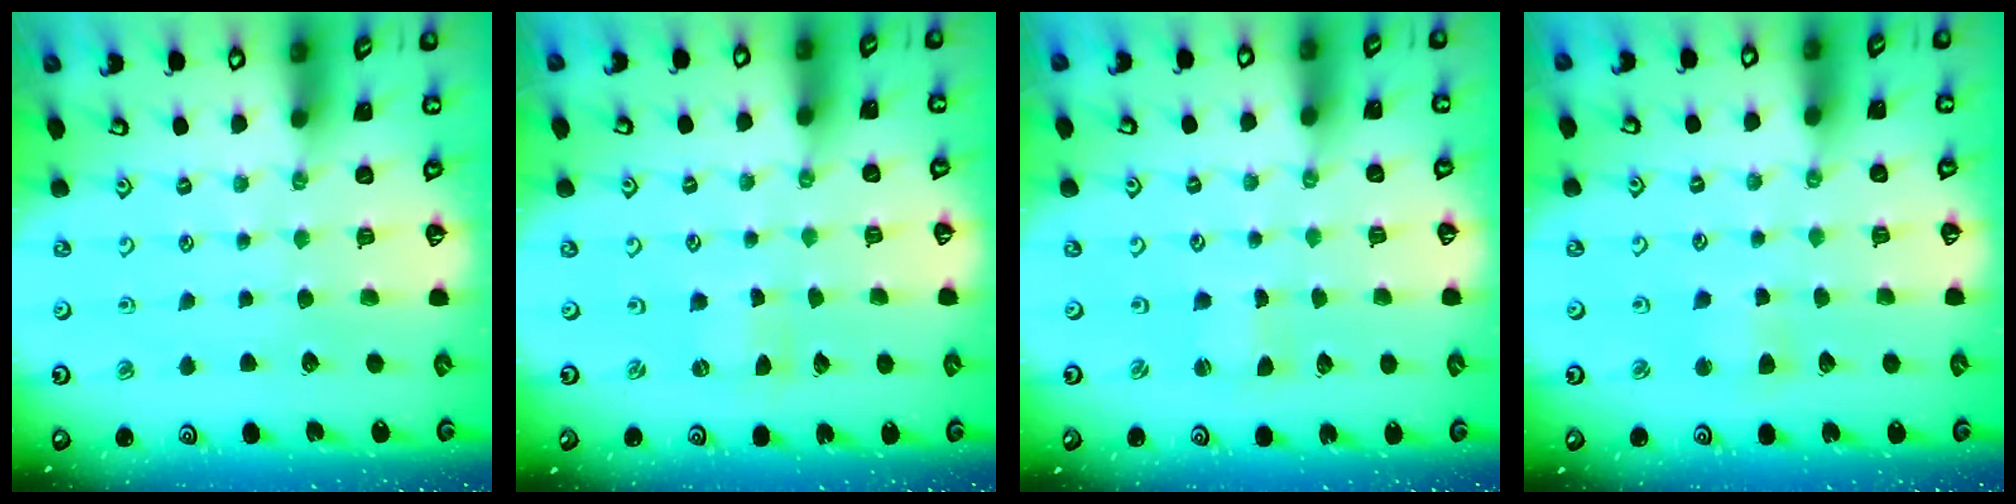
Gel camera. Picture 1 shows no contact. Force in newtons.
{"total": 0.0}
{"total": 0.0}
{"total": 3.0, "press": 3.0, "slide": 0.4}